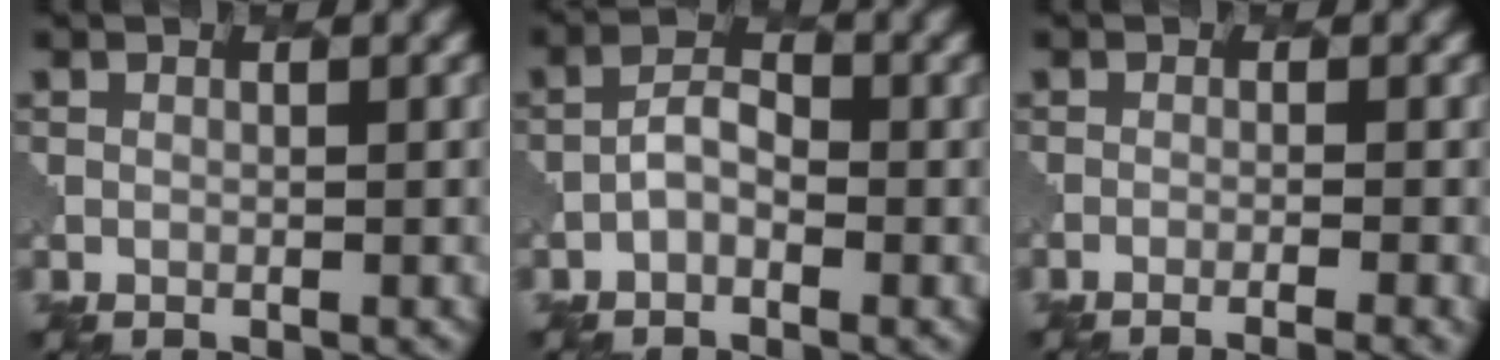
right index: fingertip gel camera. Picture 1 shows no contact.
{"total": 1.7, "force": [-0.8, 1.0, 1.2], "torque": [-0.022, 0.005, -0.020]}
{"total": 3.4, "force": [-1.7, 1.0, 2.7], "torque": [-0.022, 0.006, -0.028]}